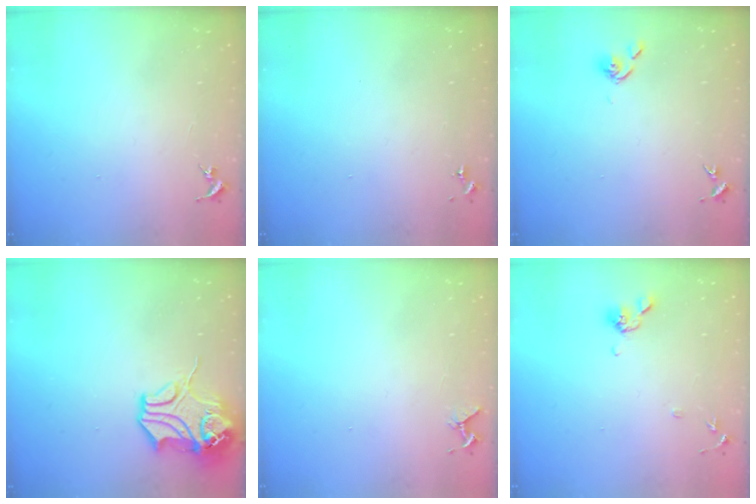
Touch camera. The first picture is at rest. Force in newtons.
{"total": 0.0}
{"total": 4.3, "press": 4.2, "slide": 0.6}
{"total": 13.8, "press": 13.7, "slide": 2.0}
{"total": 4.2, "press": 4.2, "slide": 0.4}
{"total": 8.3, "press": 8.2, "slide": 1.6}